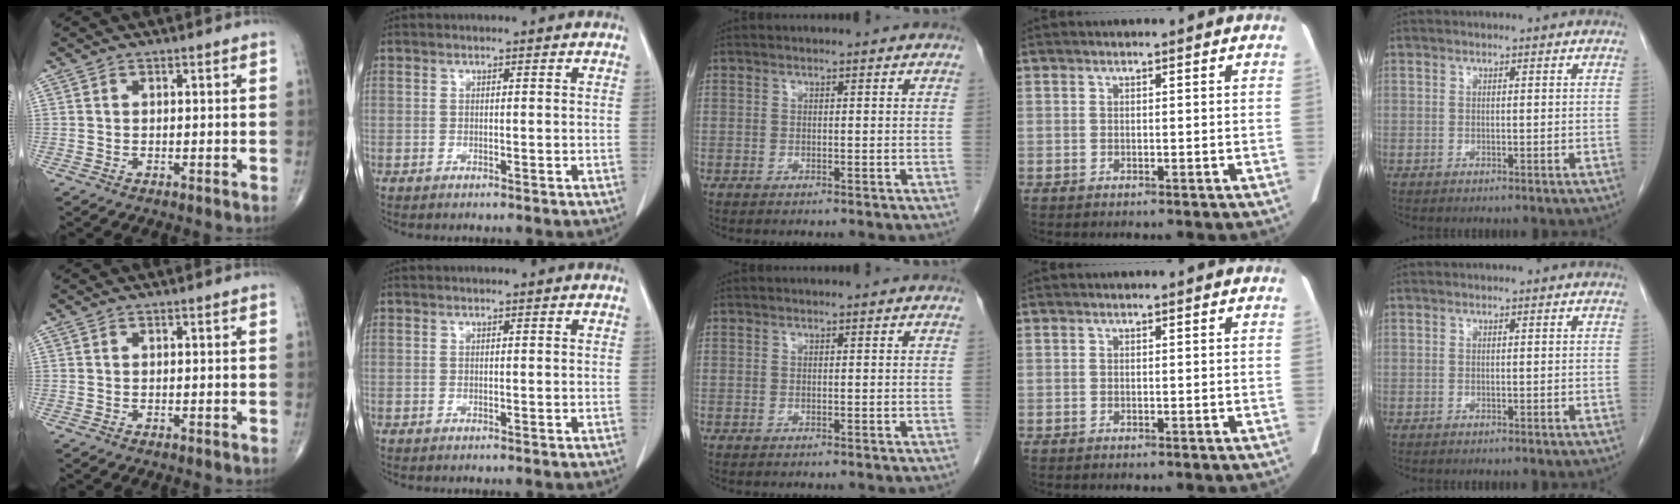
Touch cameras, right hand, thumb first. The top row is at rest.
{}